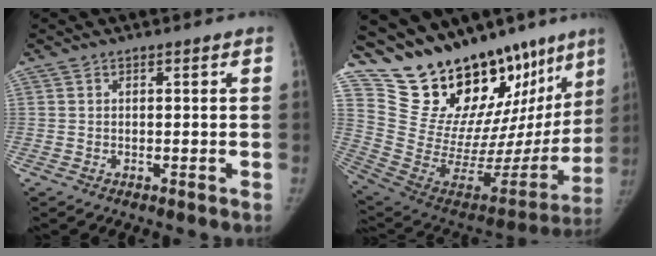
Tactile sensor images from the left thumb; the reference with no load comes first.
{"total": 31.3, "force": [24.1, 12.0, 16.0], "torque": [-0.217, -0.126, 0.373]}